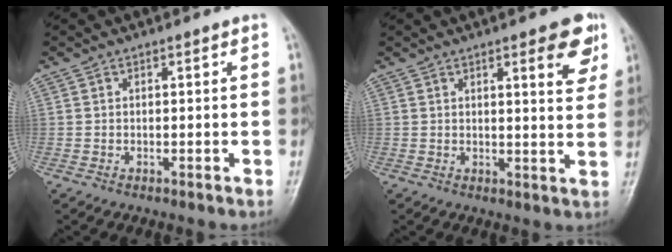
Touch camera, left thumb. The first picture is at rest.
{"total": 7.7, "force": [3.9, 2.1, 6.3], "torque": [-0.061, -0.017, 0.043]}